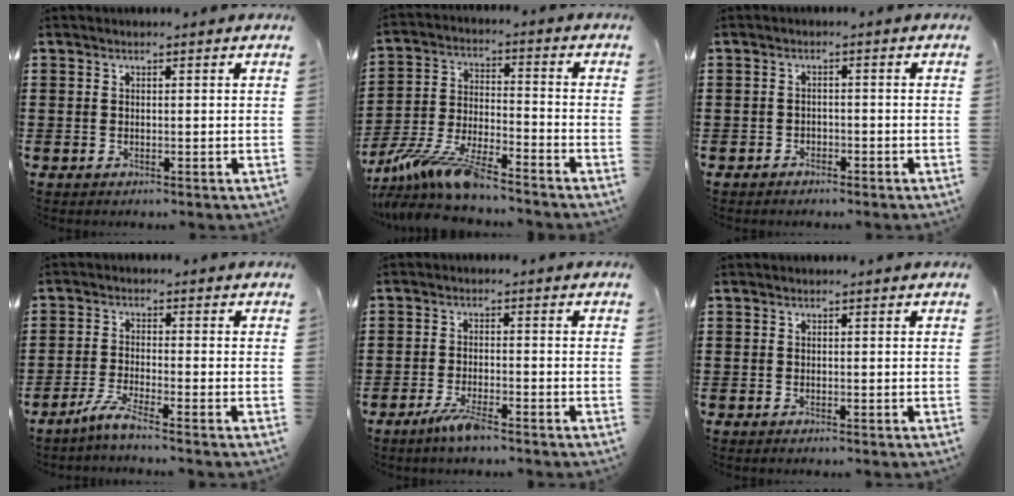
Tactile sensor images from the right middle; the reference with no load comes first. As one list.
[{"total": 9.3, "force": [-8.2, 0.6, 4.4], "torque": [-0.097, 0.003, -0.165]}, {"total": 1.5, "force": [-1.3, 0.6, 0.0], "torque": [-0.005, 0.004, -0.030]}, {"total": 3.9, "force": [-3.1, -0.1, 2.3], "torque": [-0.059, -0.009, -0.064]}, {"total": 3.8, "force": [-2.7, 0.4, 2.6], "torque": [-0.062, -0.007, -0.053]}, {"total": 0.0}]